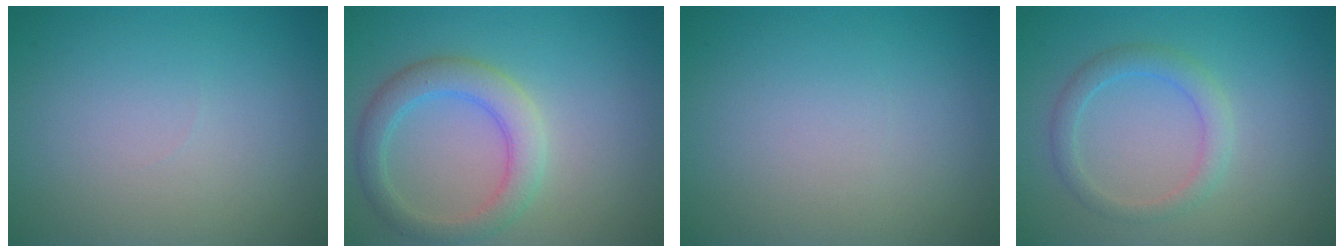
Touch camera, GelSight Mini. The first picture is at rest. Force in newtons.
{"total": 3.9, "press": 3.8, "slide": 0.5}
{"total": 0.0}
{"total": 2.3, "press": 2.2, "slide": 0.1}